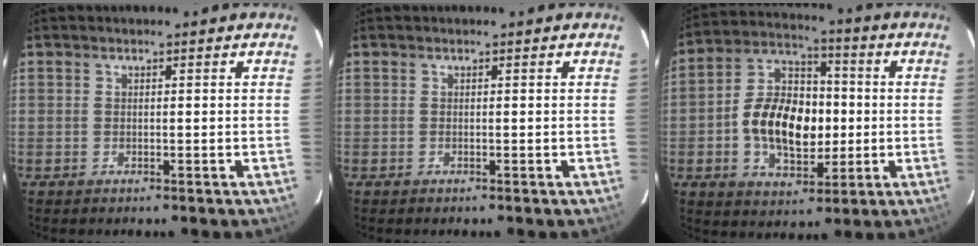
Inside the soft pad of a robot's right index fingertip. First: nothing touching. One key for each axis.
{"total": 0.0}
{"total": 15.1, "fx": -1.8, "fy": 9.7, "fz": 11.5, "tx": -0.221, "ty": 0.026, "tz": -0.026}